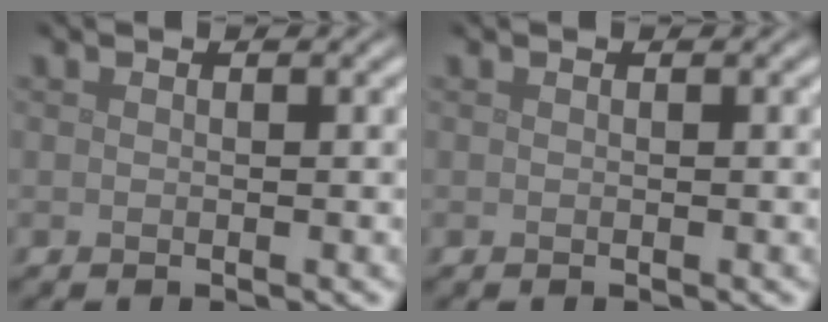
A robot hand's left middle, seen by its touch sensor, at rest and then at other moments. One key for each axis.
{"total": 0.0}